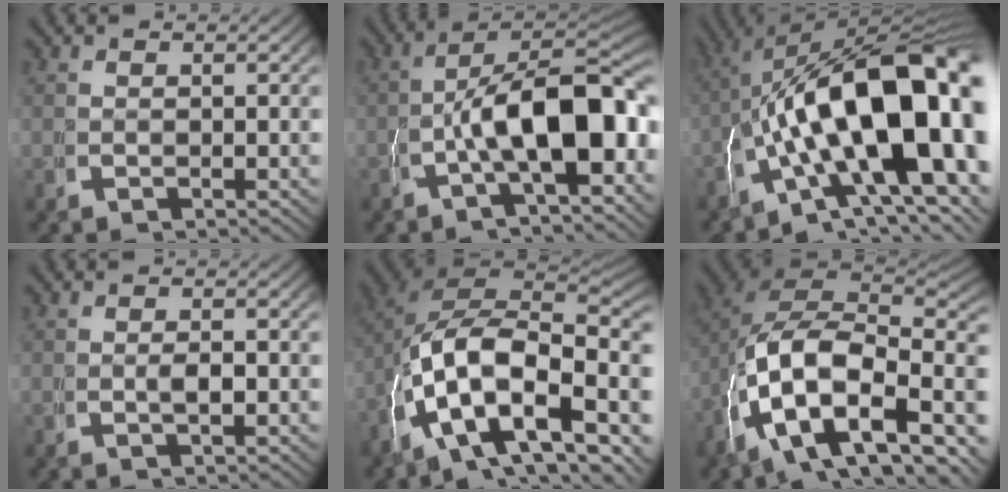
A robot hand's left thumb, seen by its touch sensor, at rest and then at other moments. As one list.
[{"total": 11.4, "force": [-0.6, 6.0, 9.7], "torque": [-0.161, -0.037, -0.004]}, {"total": 22.6, "force": [-1.4, 13.0, 18.4], "torque": [-0.312, -0.079, 0.015]}, {"total": 1.1, "force": [0.0, 0.4, 1.0], "torque": [-0.019, -0.003, 0.000]}, {"total": 19.0, "force": [-3.0, 13.1, 13.5], "torque": [-0.269, -0.075, -0.025]}, {"total": 17.7, "force": [-1.4, 12.4, 12.6], "torque": [-0.255, -0.060, -0.009]}]